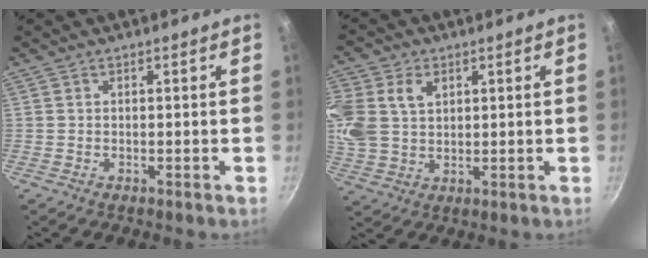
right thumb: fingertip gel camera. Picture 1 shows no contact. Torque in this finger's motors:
{"motor_torque": [0.37, 0.37, 0.66, 0.41, 0.14]}